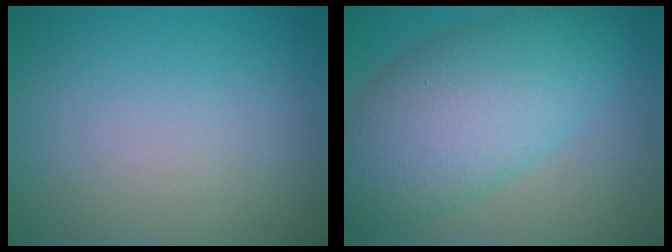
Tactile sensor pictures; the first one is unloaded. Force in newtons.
{"total": 9.8, "press": 9.8, "slide": 0.2}